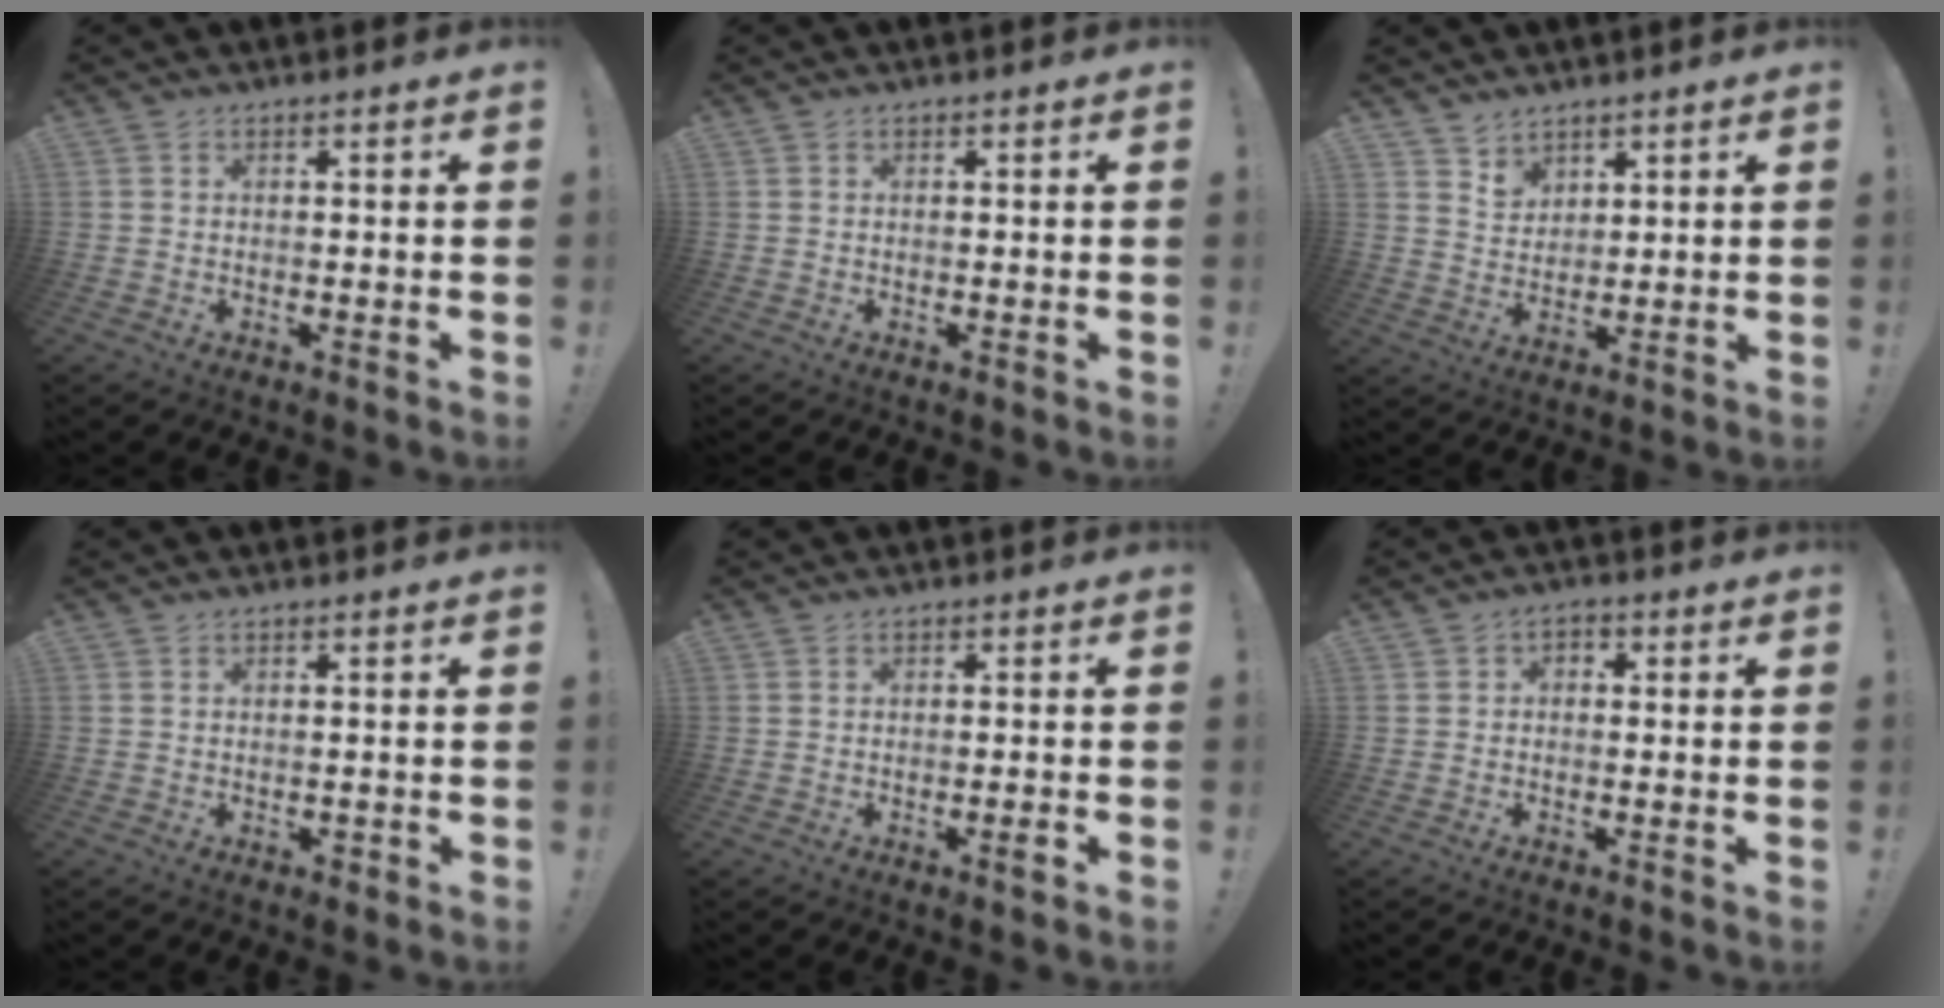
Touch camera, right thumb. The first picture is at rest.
{"total": 0.0}
{"total": 4.6, "force": [3.8, 2.6, 0.3], "torque": [-0.003, -0.033, 0.071]}
{"total": 0.7, "force": [-0.4, 0.5, 0.3], "torque": [-0.011, 0.004, -0.005]}
{"total": 1.7, "force": [-1.0, 0.0, 1.4], "torque": [-0.028, 0.002, -0.015]}
{"total": 2.1, "force": [-1.1, 1.4, 1.1], "torque": [-0.016, 0.008, -0.021]}